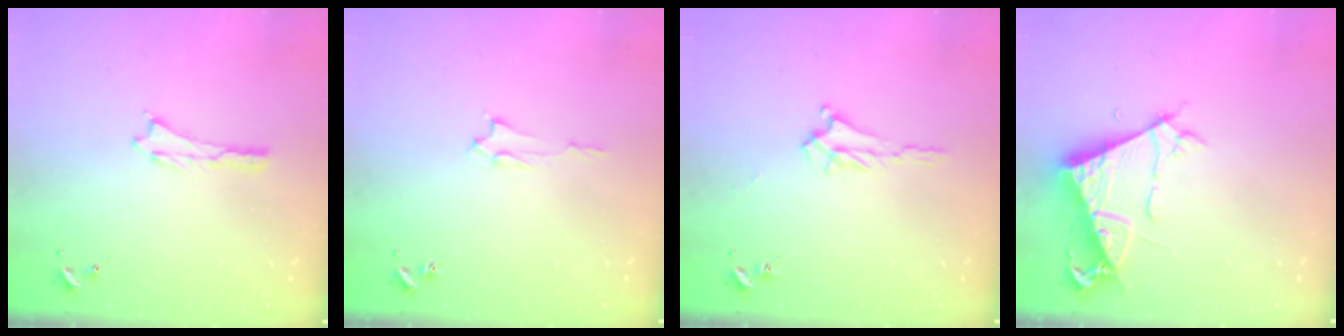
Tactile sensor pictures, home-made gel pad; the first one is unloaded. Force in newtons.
{"total": 1.3, "press": 1.3, "slide": 0.2}
{"total": 2.4, "press": 2.4, "slide": 0.4}
{"total": 7.0, "press": 7.0, "slide": 0.8}